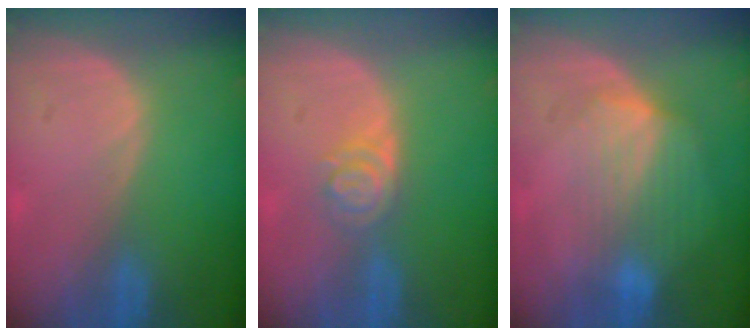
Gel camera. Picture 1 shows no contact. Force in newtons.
{"total": 4.0, "press": 3.6, "slide": 1.6}
{"total": 7.2, "press": 6.5, "slide": 3.0}